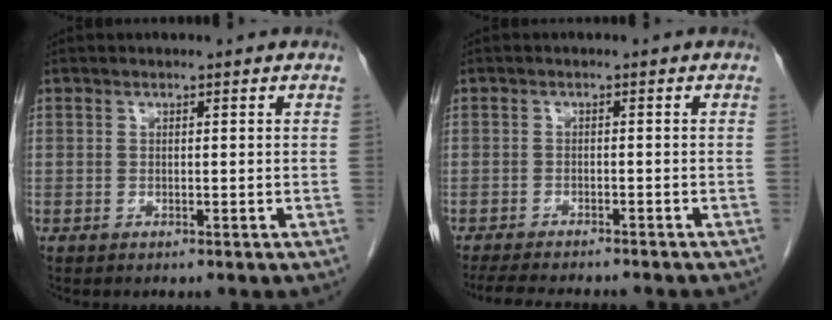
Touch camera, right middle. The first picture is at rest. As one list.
[{"total": 10.7, "force": [-9.5, 1.7, 4.6], "torque": [-0.066, -0.017, -0.129]}]